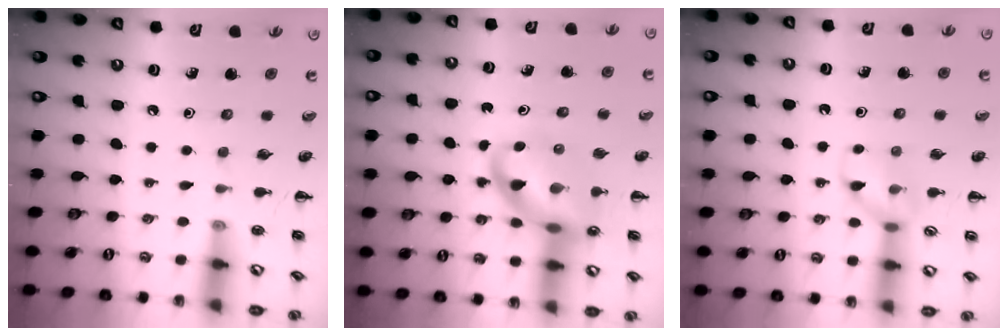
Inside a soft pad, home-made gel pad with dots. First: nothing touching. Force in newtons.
{"total": 13.8, "press": 13.3, "slide": 3.6}
{"total": 9.1, "press": 9.1, "slide": 0.6}